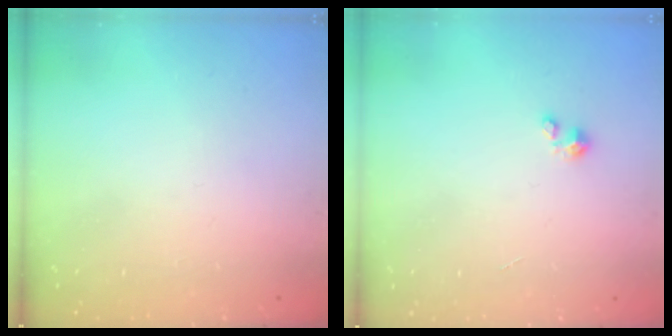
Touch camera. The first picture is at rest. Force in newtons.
{"total": 0.8, "press": 0.7, "slide": 0.3}